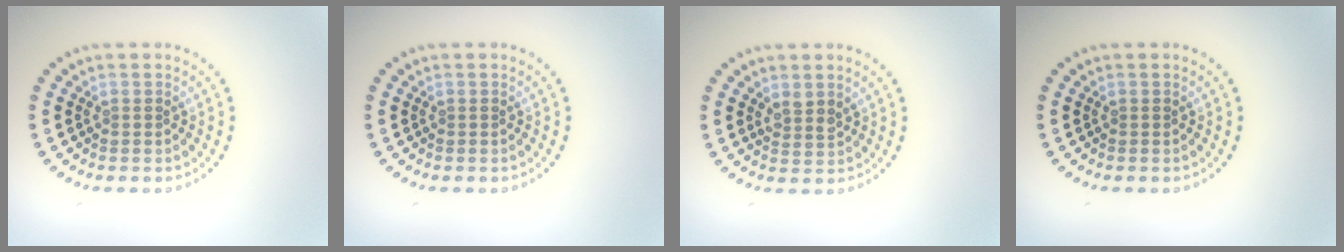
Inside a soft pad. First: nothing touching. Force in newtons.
{"total": 0.0}
{"total": 1.4, "press": 1.1, "slide": 0.8}
{"total": 0.0}